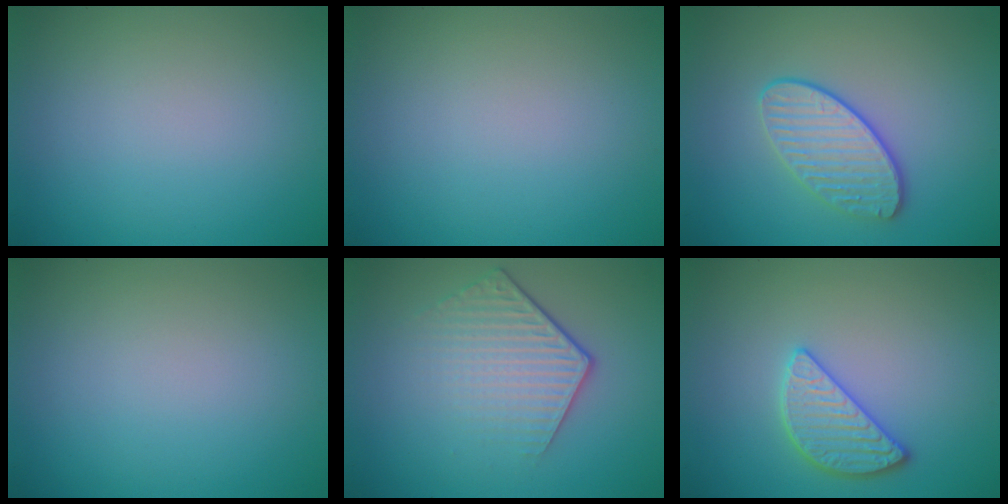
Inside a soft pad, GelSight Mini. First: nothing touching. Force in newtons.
{"total": 0.0}
{"total": 3.5, "press": 3.3, "slide": 1.3}
{"total": 0.0}
{"total": 4.4, "press": 3.1, "slide": 3.1}
{"total": 2.8, "press": 2.8, "slide": 0.6}